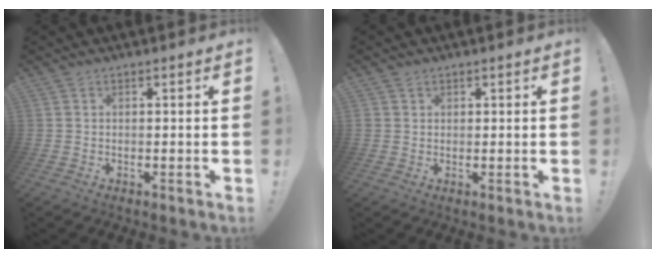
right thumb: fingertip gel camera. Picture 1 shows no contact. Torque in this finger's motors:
{"motor_torque": [0.21, -0.36, 0.24, -0.06, 0.04]}